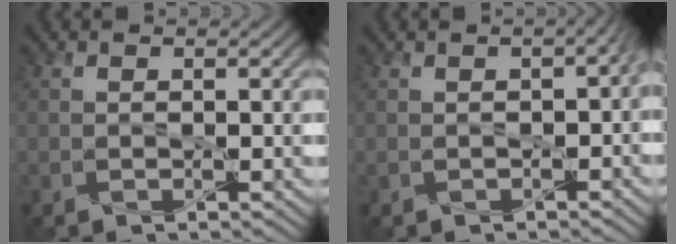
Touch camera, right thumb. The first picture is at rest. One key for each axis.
{"total": 1.7, "fx": -0.5, "fy": 0.9, "fz": 1.3, "tx": -0.020, "ty": -0.003, "tz": -0.004}